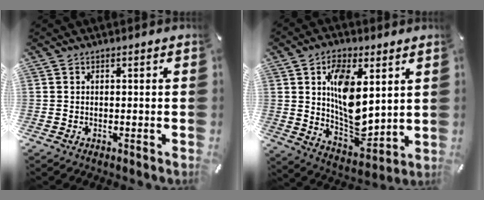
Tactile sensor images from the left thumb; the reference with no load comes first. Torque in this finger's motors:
{"motor_torque": [2.01, 3.00, 1.54, -1.22, 0.57]}